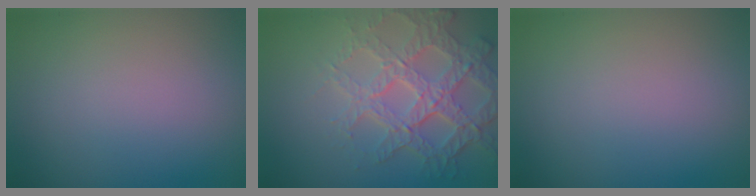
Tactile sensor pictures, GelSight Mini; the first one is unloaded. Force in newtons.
{"total": 6.7, "press": 5.2, "slide": 4.2}
{"total": 0.0}